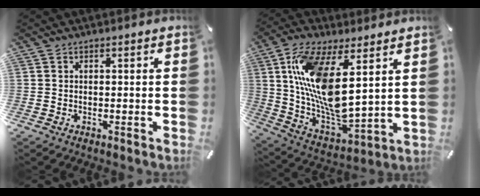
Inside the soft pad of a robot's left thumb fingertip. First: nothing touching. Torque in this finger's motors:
{"motor_torque": [2.31, 2.69, 1.51, -1.25, 0.79]}